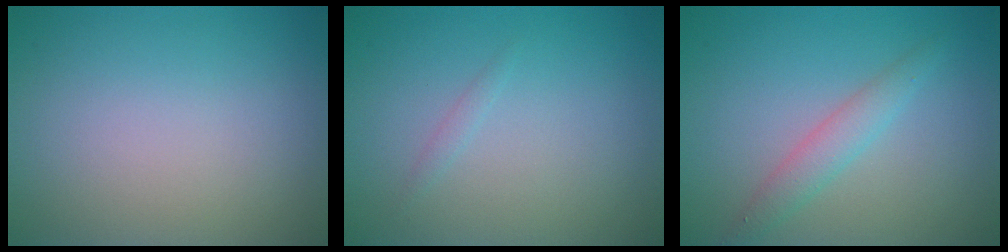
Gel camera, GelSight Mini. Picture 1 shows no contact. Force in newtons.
{"total": 0.6, "press": 0.6, "slide": 0.0}
{"total": 2.2, "press": 2.2, "slide": 0.0}